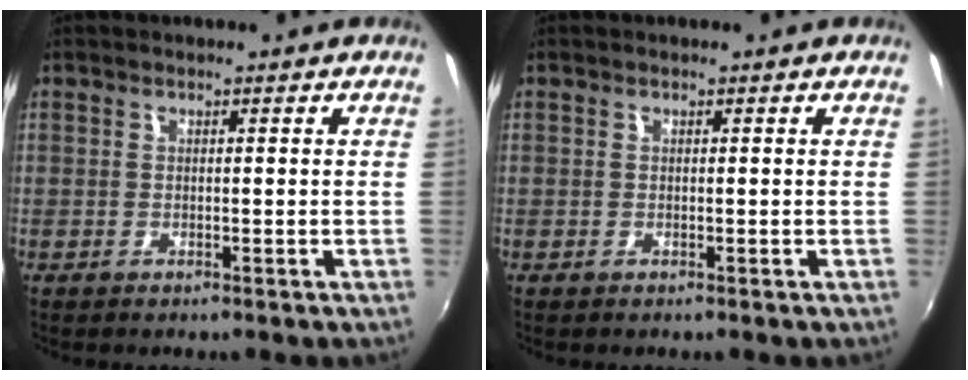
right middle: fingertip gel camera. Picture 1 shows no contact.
{"total": 0.0}